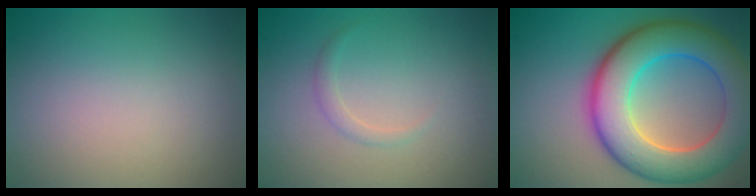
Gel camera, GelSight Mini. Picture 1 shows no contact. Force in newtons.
{"total": 0.9, "press": 0.9, "slide": 0.0}
{"total": 10.2, "press": 10.2, "slide": 0.4}